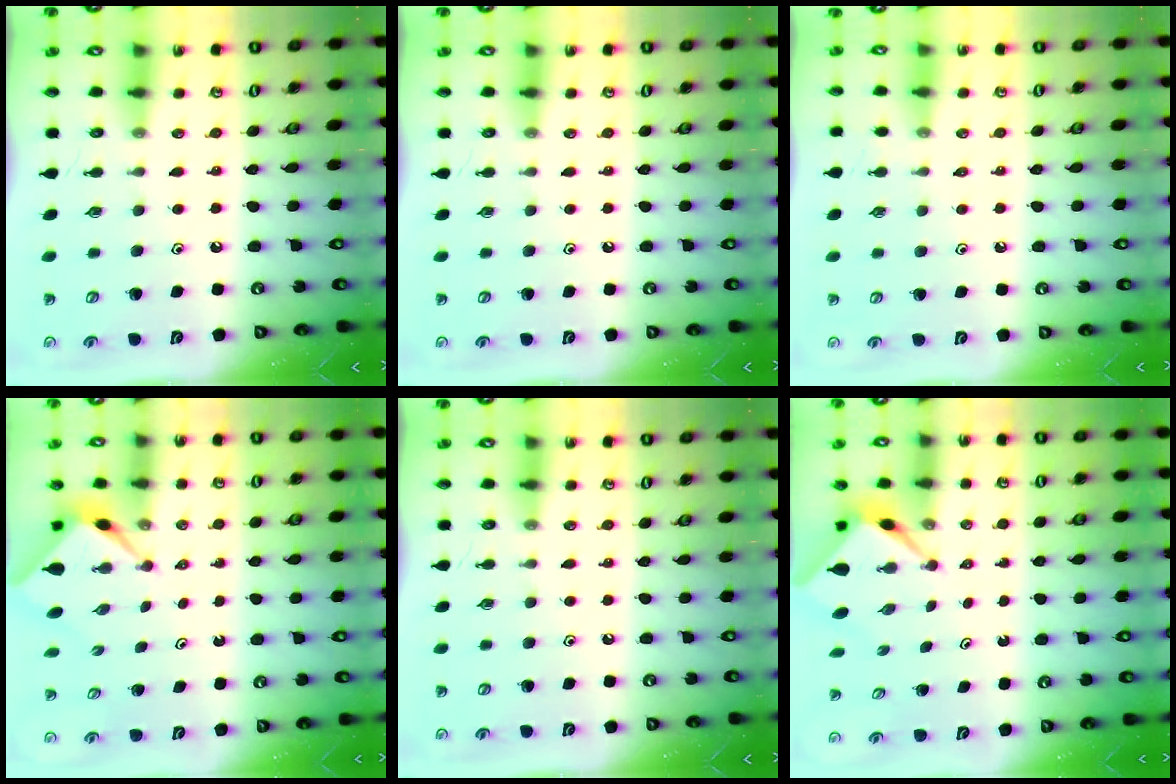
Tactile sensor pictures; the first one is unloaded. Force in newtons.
{"total": 0.0}
{"total": 0.6, "press": 0.6, "slide": 0.2}
{"total": 2.5, "press": 2.4, "slide": 0.3}
{"total": 0.0}
{"total": 2.6, "press": 2.6, "slide": 0.2}